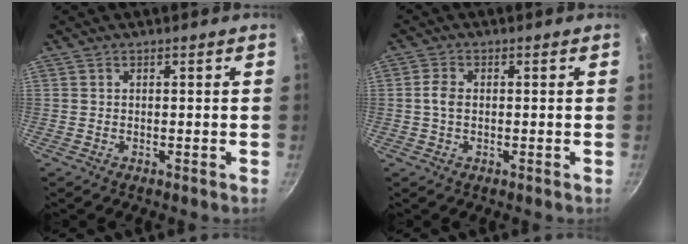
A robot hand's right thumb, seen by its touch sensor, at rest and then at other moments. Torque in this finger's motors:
{"motor_torque": [-0.69, 0.58, 0.11, 0.04, 0.00]}